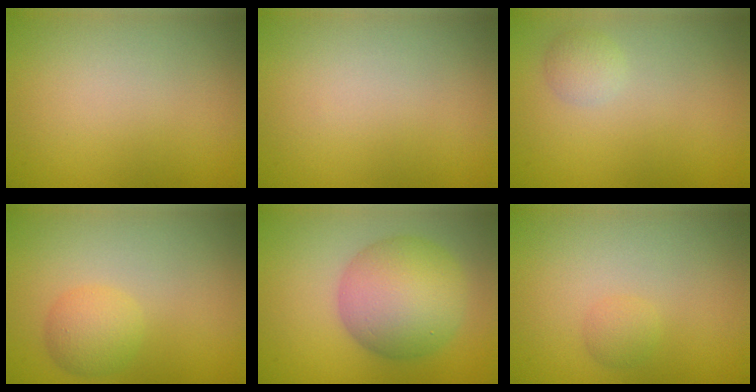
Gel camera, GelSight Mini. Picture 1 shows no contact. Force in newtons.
{"total": 0.0}
{"total": 1.3, "press": 1.3, "slide": 0.0}
{"total": 2.5, "press": 2.5, "slide": 0.2}
{"total": 8.6, "press": 8.6, "slide": 0.1}
{"total": 1.1, "press": 1.1, "slide": 0.1}